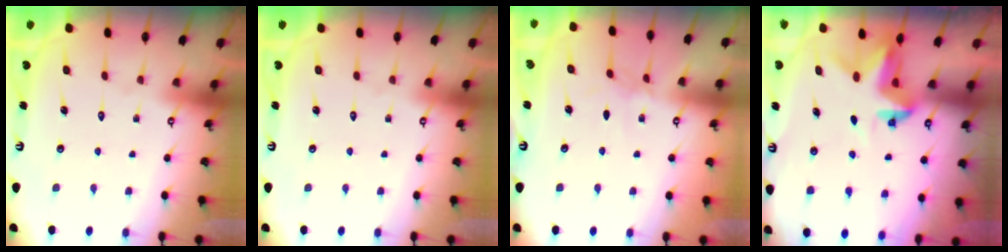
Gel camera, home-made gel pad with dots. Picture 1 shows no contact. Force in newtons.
{"total": 0.0}
{"total": 2.3, "press": 2.3, "slide": 0.5}
{"total": 3.3, "press": 3.3, "slide": 0.2}